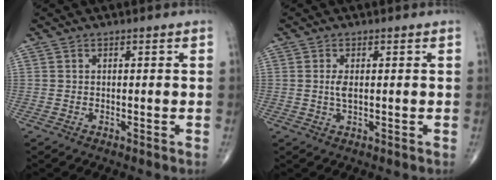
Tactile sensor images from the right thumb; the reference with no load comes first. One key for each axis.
{"total": 2.0, "fx": 0.1, "fy": 0.7, "fz": 1.8, "tx": -0.036, "ty": -0.004, "tz": 0.003}